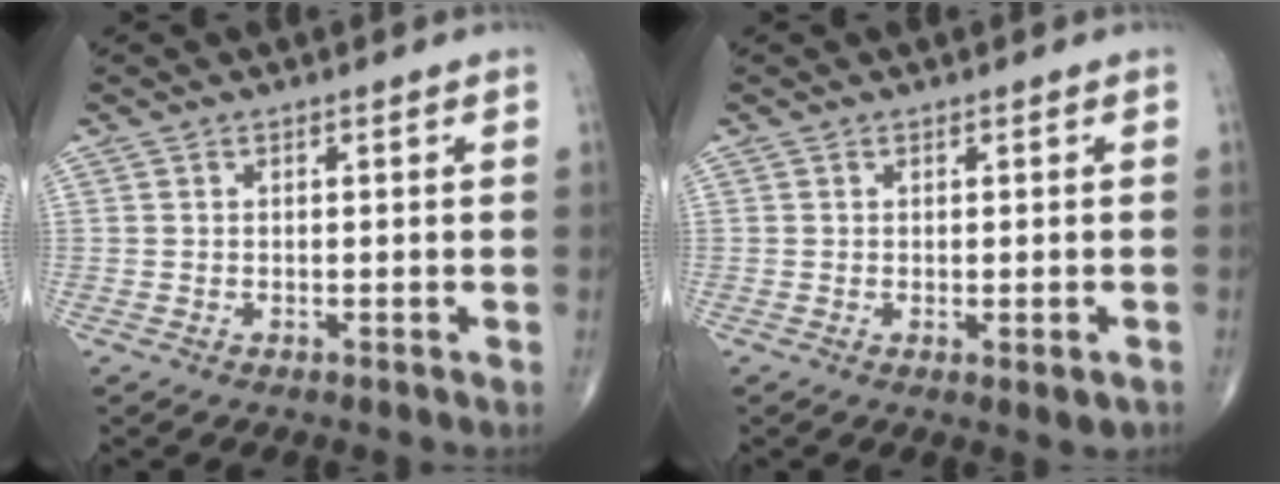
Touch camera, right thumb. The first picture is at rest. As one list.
[{"total": 2.5, "force": [-0.8, 0.8, 2.2], "torque": [-0.029, -0.005, -0.004]}]